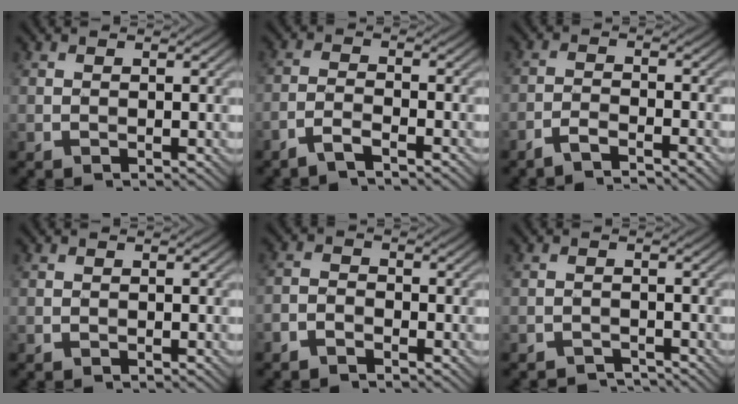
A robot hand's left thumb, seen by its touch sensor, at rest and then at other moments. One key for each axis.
{"total": 3.2, "fx": -2.6, "fy": 0.5, "fz": 1.9, "tx": -0.040, "ty": 0.002, "tz": -0.062}
{"total": 3.9, "fx": -3.2, "fy": 0.6, "fz": 2.1, "tx": -0.039, "ty": 0.003, "tz": -0.066}
{"total": 0.0}
{"total": 2.2, "fx": -2.0, "fy": 0.8, "fz": 0.8, "tx": -0.016, "ty": 0.002, "tz": -0.046}
{"total": 2.2, "fx": -2.2, "fy": 0.4, "fz": 0.3, "tx": 0.002, "ty": 0.004, "tz": -0.039}